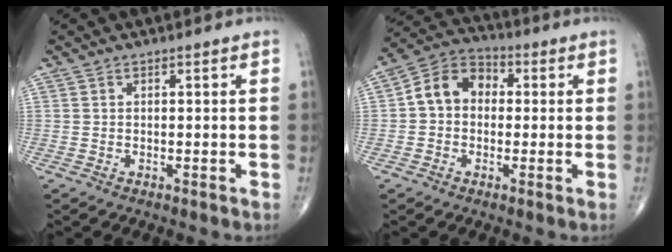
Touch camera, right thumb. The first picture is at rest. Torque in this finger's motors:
{"motor_torque": [0.07, 0.07, 0.54, 0.24, 0.07]}